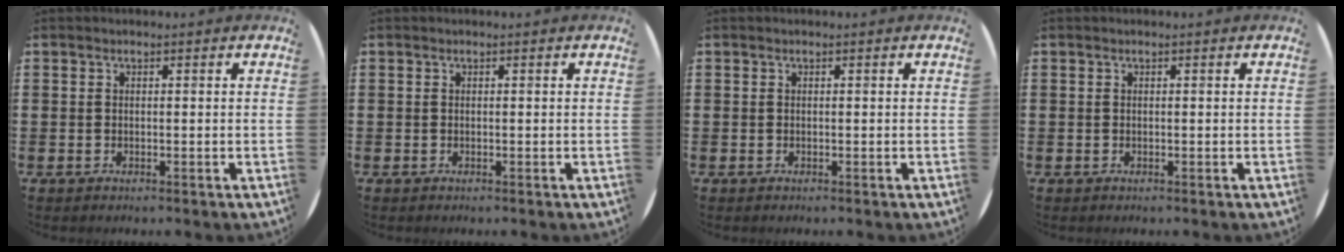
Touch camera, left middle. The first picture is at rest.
{"total": 0.0}
{"total": 0.0}
{"total": 0.0}